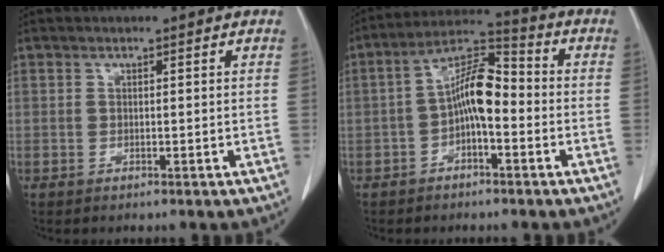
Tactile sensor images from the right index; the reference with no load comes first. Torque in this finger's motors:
{"motor_torque": [0.80, 0.29, 0.47, 0.13]}